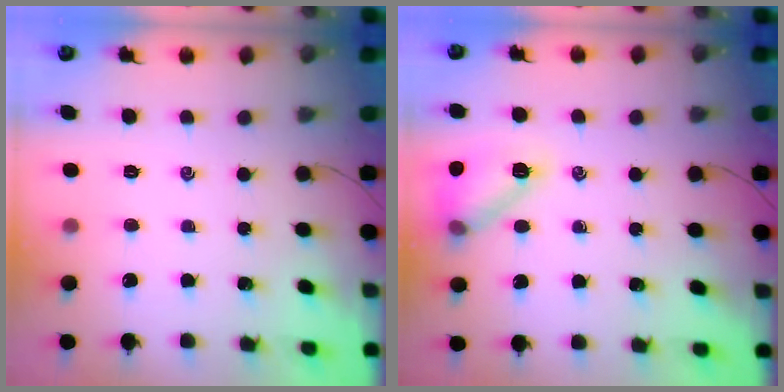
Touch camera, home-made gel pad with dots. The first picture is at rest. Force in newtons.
{"total": 12.4, "press": 12.4, "slide": 0.4}